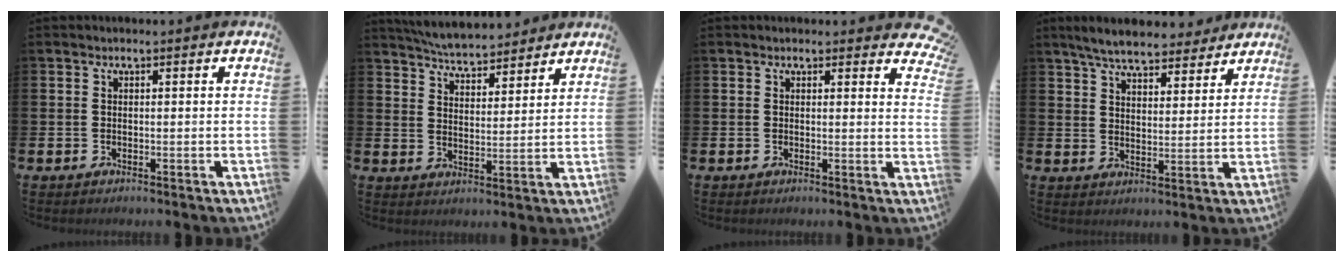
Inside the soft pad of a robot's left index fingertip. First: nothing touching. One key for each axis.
{"total": 5.7, "fx": 5.6, "fy": 0.8, "fz": 0.8, "tx": -0.041, "ty": -0.029, "tz": 0.102}
{"total": 1.9, "fx": 1.8, "fy": 0.6, "fz": 0.0, "tx": 0.012, "ty": -0.009, "tz": 0.030}
{"total": 6.7, "fx": 6.3, "fy": 1.5, "fz": 1.8, "tx": -0.047, "ty": -0.030, "tz": 0.111}